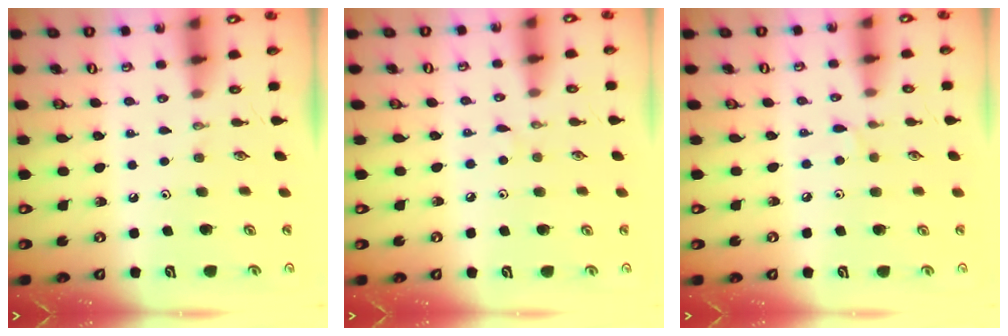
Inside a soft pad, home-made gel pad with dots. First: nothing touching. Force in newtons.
{"total": 2.1, "press": 2.1, "slide": 0.3}
{"total": 4.1, "press": 4.0, "slide": 0.6}